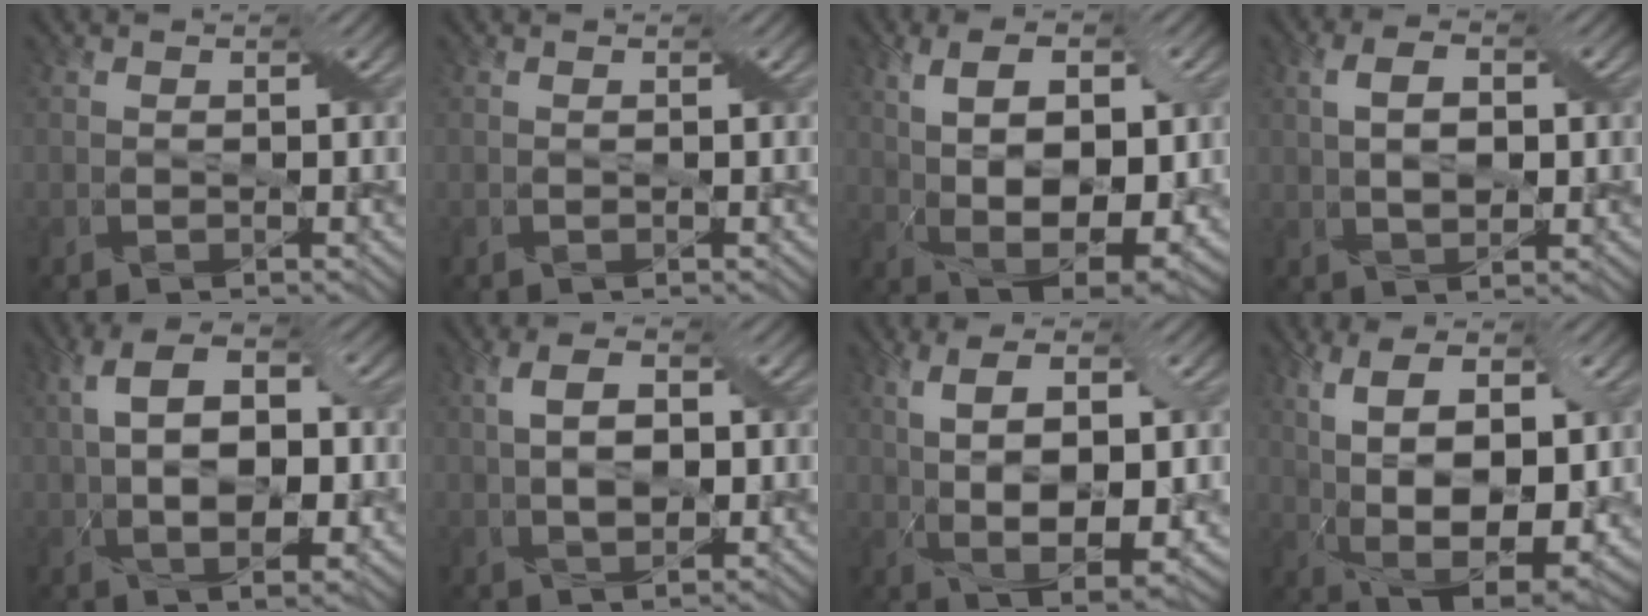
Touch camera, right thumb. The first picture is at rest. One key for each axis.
{"total": 0.0}
{"total": 12.5, "fx": 1.9, "fy": 6.4, "fz": 10.6, "tx": -0.175, "ty": 0.001, "tz": 0.033}
{"total": 4.6, "fx": 0.6, "fy": 2.5, "fz": 3.9, "tx": -0.075, "ty": 0.003, "tz": 0.010}
{"total": 11.1, "fx": 0.8, "fy": 5.8, "fz": 9.4, "tx": -0.171, "ty": 0.009, "tz": 0.013}
{"total": 5.7, "fx": 0.5, "fy": 3.0, "fz": 4.8, "tx": -0.095, "ty": 0.006, "tz": 0.008}
{"total": 10.4, "fx": 0.9, "fy": 4.6, "fz": 9.3, "tx": -0.168, "ty": 0.002, "tz": 0.019}
{"total": 13.8, "fx": 1.9, "fy": 7.0, "fz": 11.8, "tx": -0.200, "ty": -0.001, "tz": 0.035}